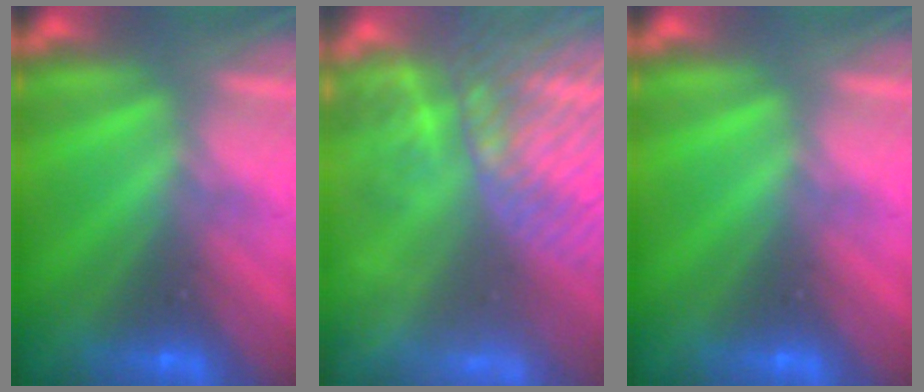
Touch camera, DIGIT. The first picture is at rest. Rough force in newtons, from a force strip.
{"total": 10.8}
{"total": 0.0}